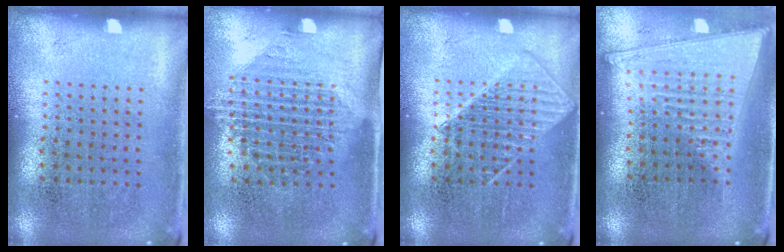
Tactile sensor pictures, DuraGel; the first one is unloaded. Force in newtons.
{"total": 1.5, "press": 1.2, "slide": 0.9}
{"total": 1.8, "press": 1.8, "slide": 0.4}
{"total": 2.0, "press": 1.7, "slide": 1.0}